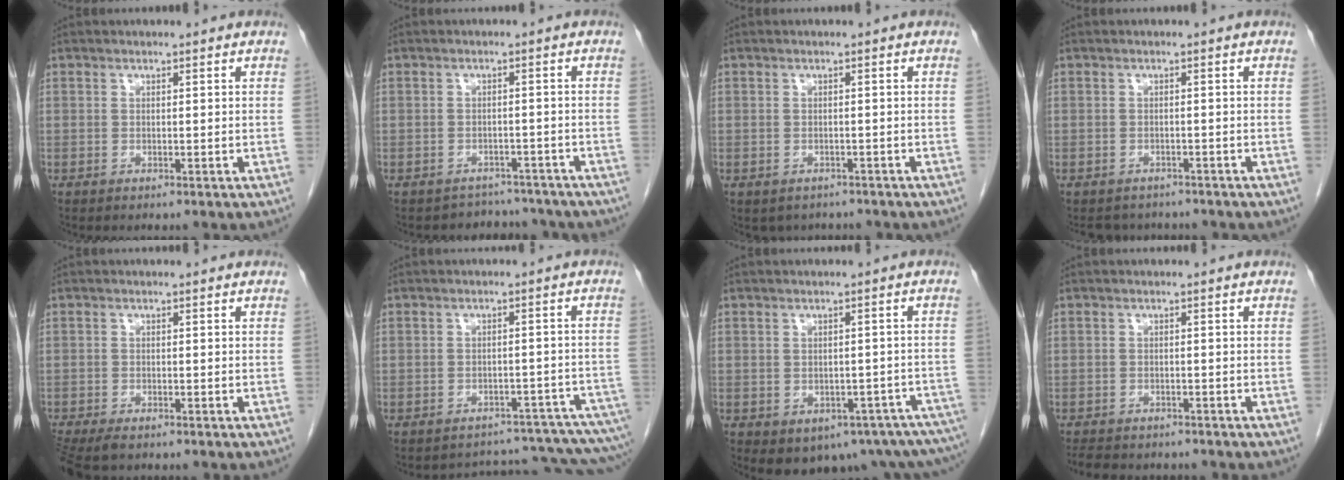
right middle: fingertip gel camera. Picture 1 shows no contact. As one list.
[{"total": 6.1, "force": [-5.5, 2.7, -0.4], "torque": [0.013, 0.021, -0.059]}, {"total": 3.8, "force": [-3.1, 2.1, 0.6], "torque": [-0.006, 0.005, -0.036]}, {"total": 4.4, "force": [-4.0, 1.8, 0.1], "torque": [0.000, -0.001, -0.050]}, {"total": 5.6, "force": [-4.5, 1.7, 2.9], "torque": [-0.050, -0.013, -0.074]}, {"total": 14.3, "force": [-13.9, 1.8, 3.1], "torque": [0.000, 0.034, -0.152]}, {"total": 14.5, "force": [-9.5, 7.9, 7.6], "torque": [-0.077, 0.009, -0.100]}, {"total": 7.8, "force": [-6.8, 2.6, 2.8], "torque": [-0.048, -0.003, -0.090]}]